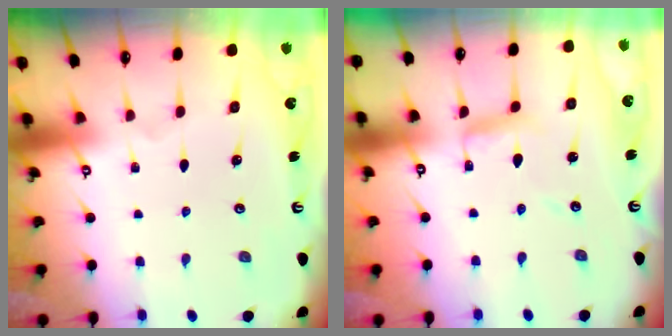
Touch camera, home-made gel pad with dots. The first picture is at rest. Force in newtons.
{"total": 4.9, "press": 4.9, "slide": 0.3}